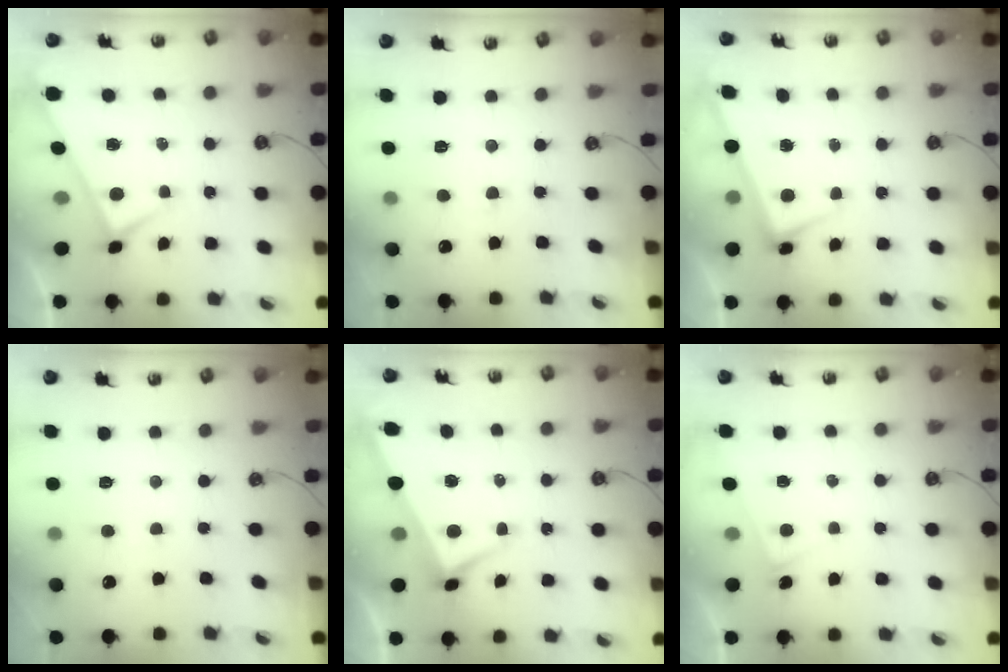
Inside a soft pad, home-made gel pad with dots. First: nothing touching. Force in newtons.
{"total": 3.4, "press": 3.4, "slide": 0.4}
{"total": 2.9, "press": 2.9, "slide": 0.4}
{"total": 2.9, "press": 2.9, "slide": 0.4}
{"total": 2.5, "press": 2.3, "slide": 0.9}
{"total": 3.8, "press": 3.8, "slide": 0.2}